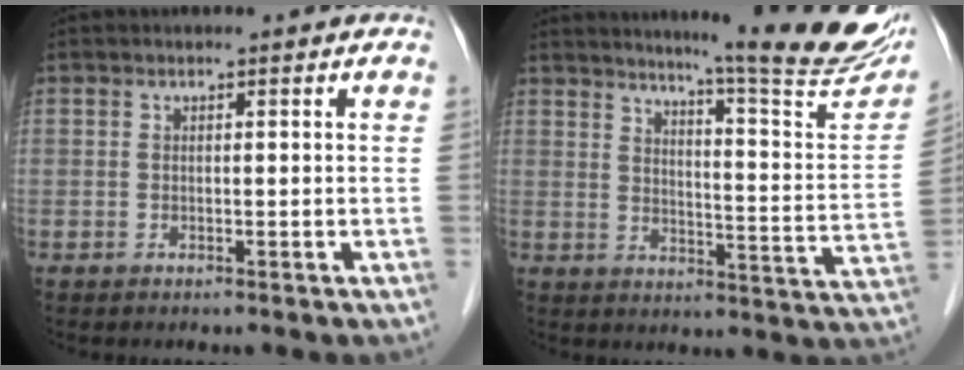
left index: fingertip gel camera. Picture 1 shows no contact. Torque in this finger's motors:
{"motor_torque": [0.18, -0.28, 0.44, 0.08]}